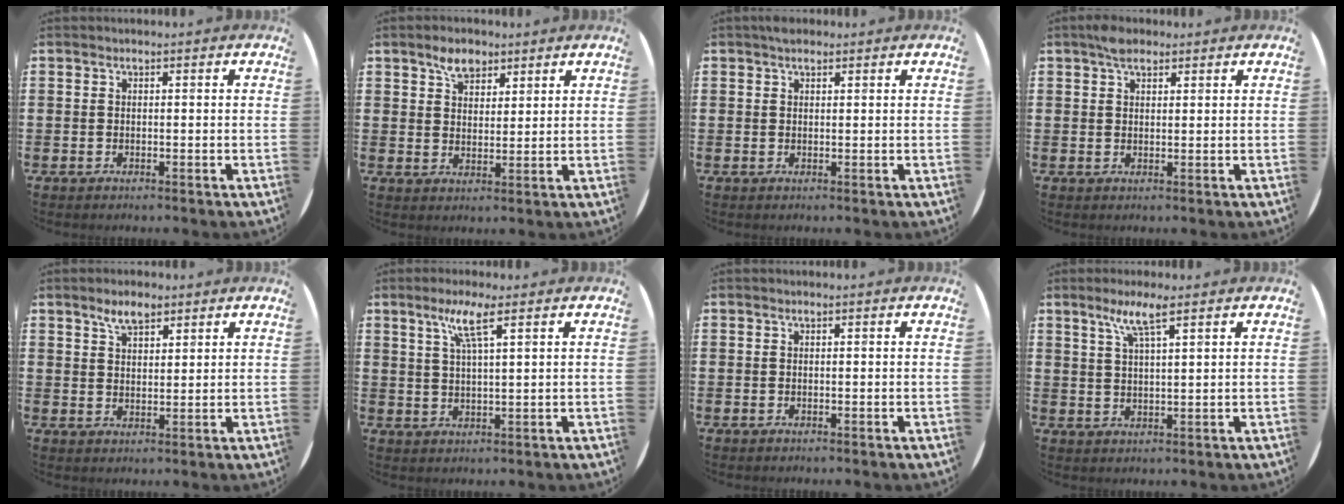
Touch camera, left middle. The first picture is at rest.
{"total": 4.1, "force": [3.1, 2.2, 1.6], "torque": [-0.022, 0.000, 0.054]}
{"total": 0.9, "force": [0.8, 0.4, 0.1], "torque": [-0.002, 0.003, 0.015]}
{"total": 2.6, "force": [2.0, 1.1, 1.1], "torque": [-0.016, 0.003, 0.035]}
{"total": 4.1, "force": [3.1, 1.8, 2.1], "torque": [-0.037, 0.003, 0.054]}
{"total": 4.9, "force": [3.0, 0.3, 3.8], "torque": [-0.082, 0.006, 0.048]}
{"total": 0.0}
{"total": 4.8, "force": [3.2, 0.5, 3.5], "torque": [-0.076, 0.006, 0.054]}